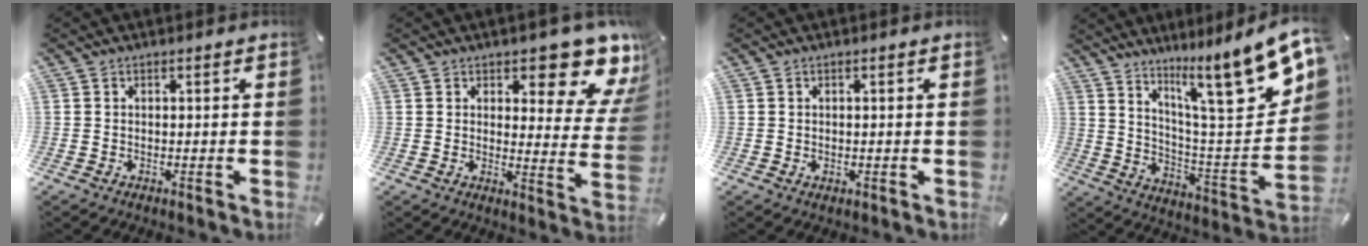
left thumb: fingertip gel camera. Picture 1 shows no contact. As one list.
[{"total": 11.5, "force": [8.5, 4.1, 6.4], "torque": [-0.060, -0.083, 0.143]}, {"total": 0.7, "force": [0.1, 0.6, 0.3], "torque": [-0.007, 0.004, 0.001]}, {"total": 20.3, "force": [13.6, 4.1, 14.5], "torque": [-0.203, -0.110, 0.205]}]